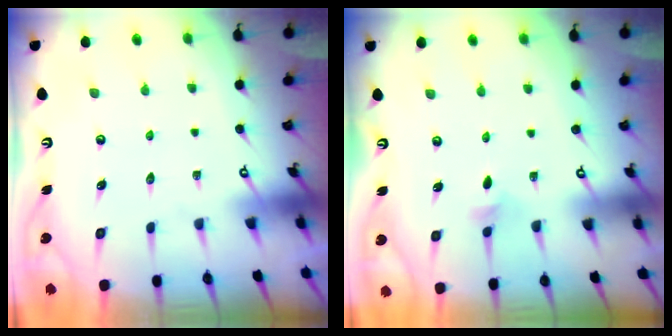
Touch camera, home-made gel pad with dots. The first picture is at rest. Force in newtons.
{"total": 2.1, "press": 2.1, "slide": 0.5}